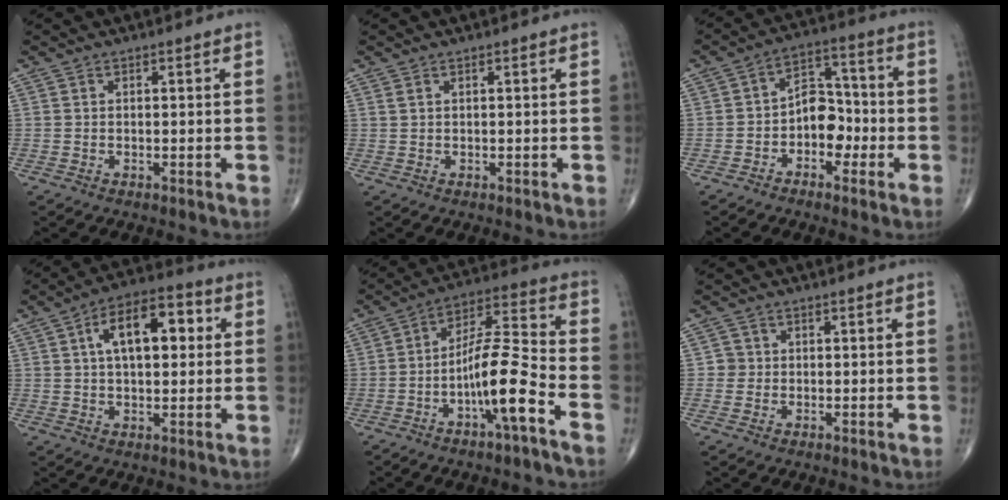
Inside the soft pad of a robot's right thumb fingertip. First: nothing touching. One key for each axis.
{"total": 0.7, "fx": 0.5, "fy": 0.2, "fz": 0.4, "tx": -0.011, "ty": 0.006, "tz": 0.013}
{"total": 8.2, "fx": -2.3, "fy": 5.7, "fz": 5.5, "tx": -0.047, "ty": 0.038, "tz": -0.051}
{"total": 13.2, "fx": 3.1, "fy": 6.7, "fz": 10.9, "tx": -0.157, "ty": 0.020, "tz": 0.044}
{"total": 12.5, "fx": -5.5, "fy": 1.9, "fz": 11.1, "tx": -0.206, "ty": 0.051, "tz": -0.098}
{"total": 1.8, "fx": 0.0, "fy": 1.8, "fz": 0.0, "tx": 0.012, "ty": 0.006, "tz": -0.004}